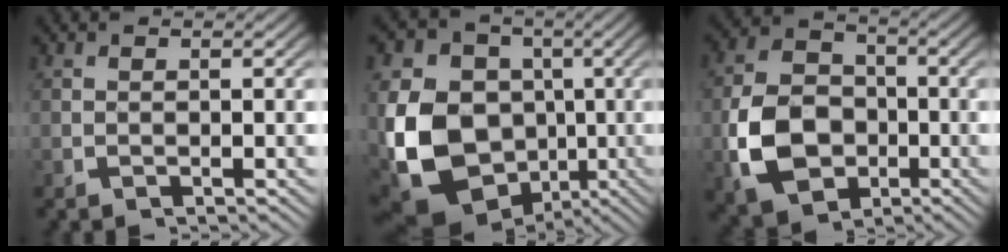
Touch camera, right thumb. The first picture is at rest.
{"total": 17.9, "force": [-2.7, 14.5, 10.1], "torque": [-0.245, -0.081, -0.022]}
{"total": 11.1, "force": [-2.3, 8.5, 6.7], "torque": [-0.144, -0.037, -0.025]}